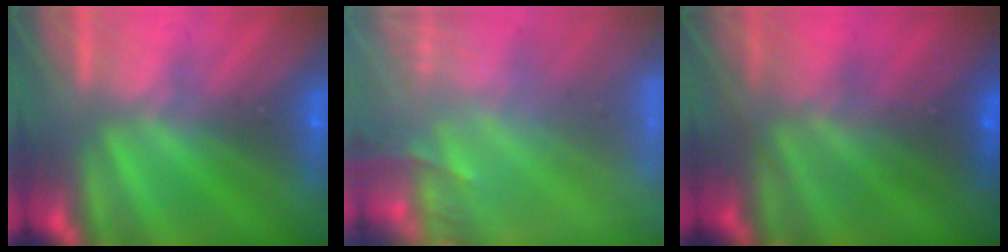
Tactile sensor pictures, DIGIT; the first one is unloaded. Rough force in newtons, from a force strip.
{"total": 8.3}
{"total": 7.4}